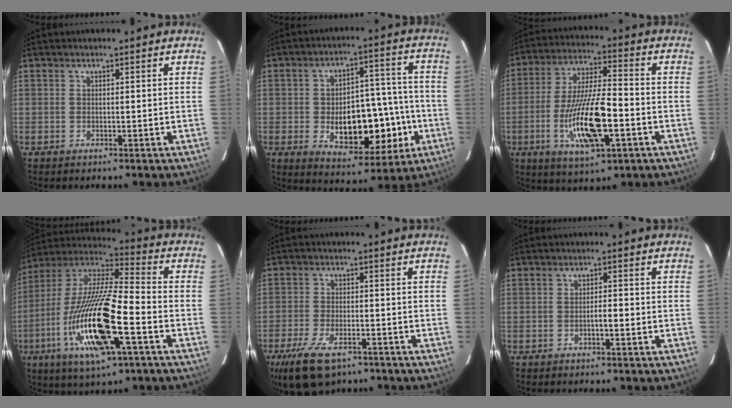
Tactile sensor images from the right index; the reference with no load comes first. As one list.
[{"total": 15.2, "force": [-3.5, 7.5, 12.7], "torque": [-0.179, 0.024, -0.036]}, {"total": 14.6, "force": [-4.4, 3.1, 13.6], "torque": [-0.263, -0.008, -0.075]}, {"total": 21.8, "force": [-7.3, 3.7, 20.2], "torque": [-0.428, -0.026, -0.134]}, {"total": 9.9, "force": [-6.7, 4.0, 6.0], "torque": [-0.118, -0.013, -0.112]}, {"total": 1.8, "force": [-0.7, 0.3, 1.6], "torque": [-0.025, 0.002, -0.014]}]